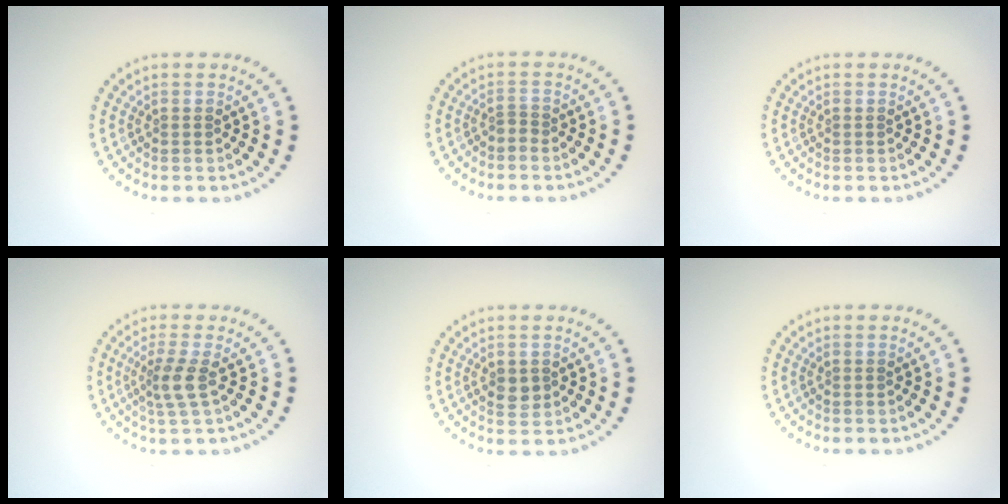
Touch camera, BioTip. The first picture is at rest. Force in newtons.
{"total": 0.7, "press": 0.4, "slide": 0.6}
{"total": 0.0}
{"total": 2.4, "press": 1.9, "slide": 1.6}
{"total": 1.7, "press": 1.7, "slide": 0.1}
{"total": 0.0}